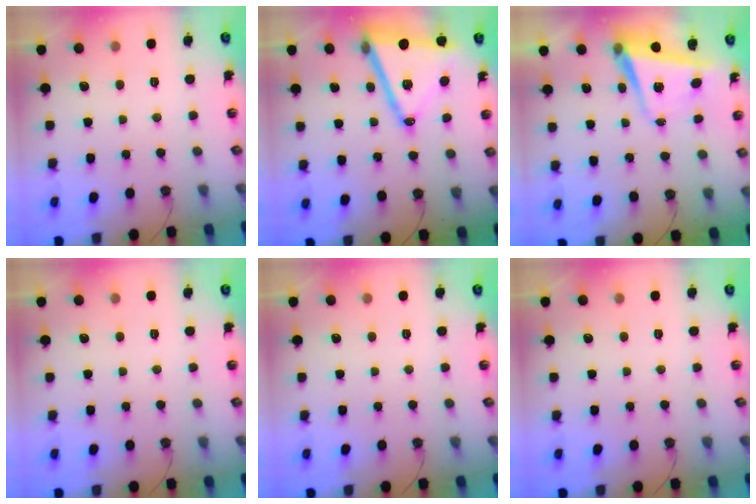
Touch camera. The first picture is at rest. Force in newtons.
{"total": 18.5, "press": 18.1, "slide": 3.9}
{"total": 7.1, "press": 6.9, "slide": 1.5}
{"total": 0.0}
{"total": 0.0}
{"total": 0.0}